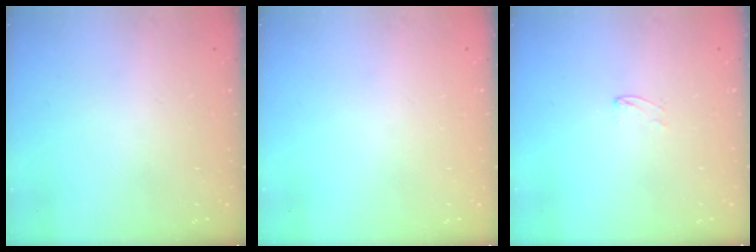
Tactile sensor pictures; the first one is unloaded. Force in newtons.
{"total": 0.0}
{"total": 3.4, "press": 3.4, "slide": 0.3}